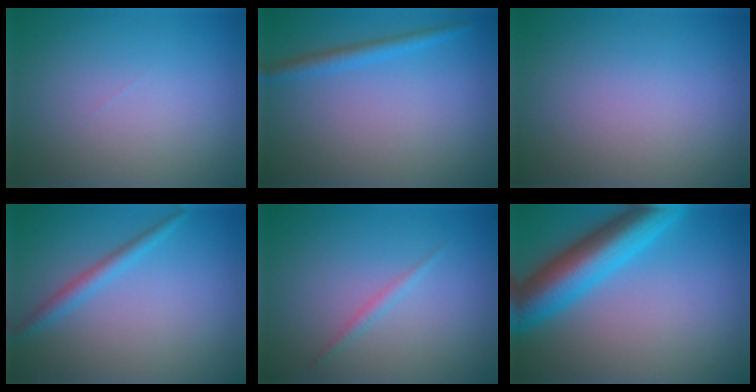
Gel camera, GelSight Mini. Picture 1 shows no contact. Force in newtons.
{"total": 1.8, "press": 1.8, "slide": 0.2}
{"total": 0.0}
{"total": 1.9, "press": 1.9, "slide": 0.1}
{"total": 0.8, "press": 0.8, "slide": 0.1}
{"total": 8.2, "press": 8.2, "slide": 0.3}